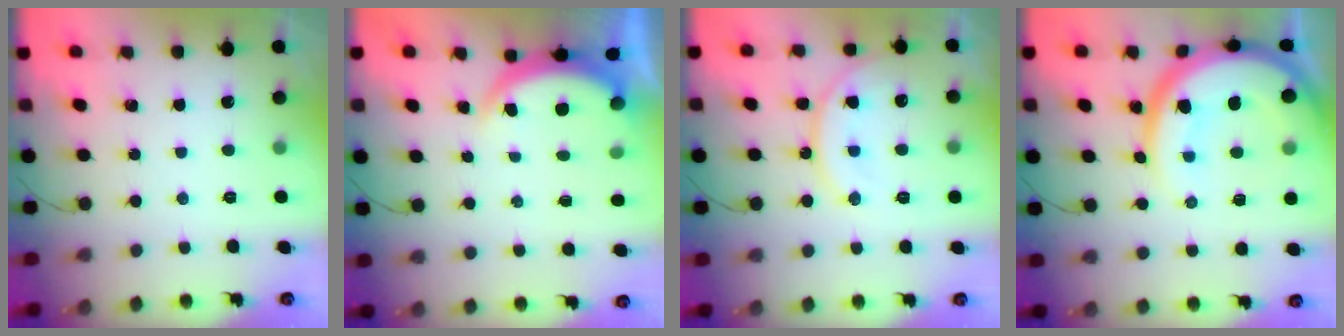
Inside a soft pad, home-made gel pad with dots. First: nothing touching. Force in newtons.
{"total": 5.5, "press": 5.5, "slide": 0.4}
{"total": 14.4, "press": 14.3, "slide": 1.4}
{"total": 20.2, "press": 20.1, "slide": 2.0}